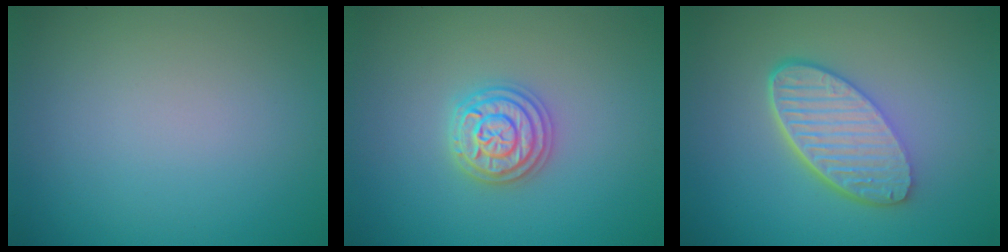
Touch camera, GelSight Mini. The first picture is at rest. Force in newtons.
{"total": 3.5, "press": 3.4, "slide": 0.6}
{"total": 6.0, "press": 4.4, "slide": 4.1}